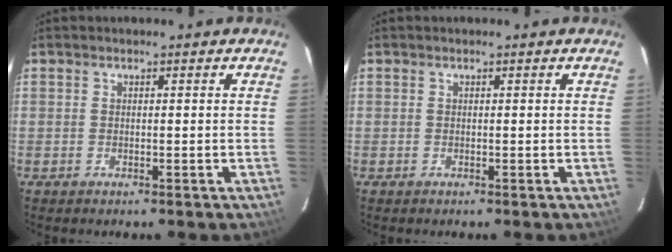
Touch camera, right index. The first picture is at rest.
{"total": 0.0}